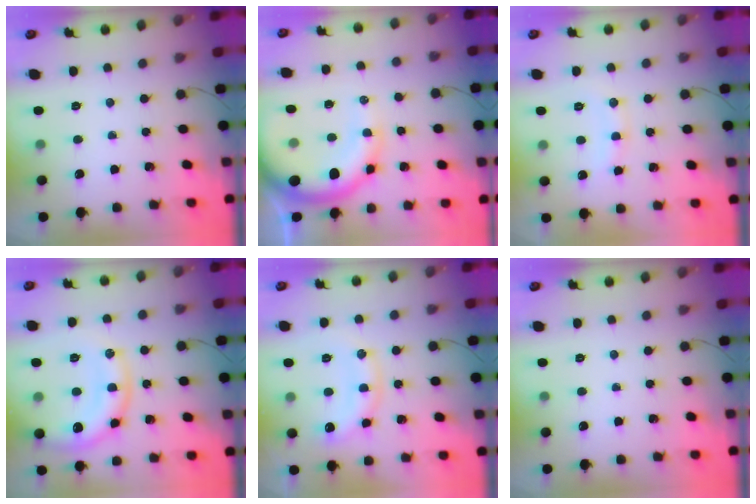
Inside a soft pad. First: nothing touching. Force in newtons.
{"total": 13.7, "press": 13.4, "slide": 2.8}
{"total": 7.3, "press": 7.2, "slide": 0.9}
{"total": 14.7, "press": 14.6, "slide": 1.5}
{"total": 14.7, "press": 14.7, "slide": 0.6}
{"total": 0.0}